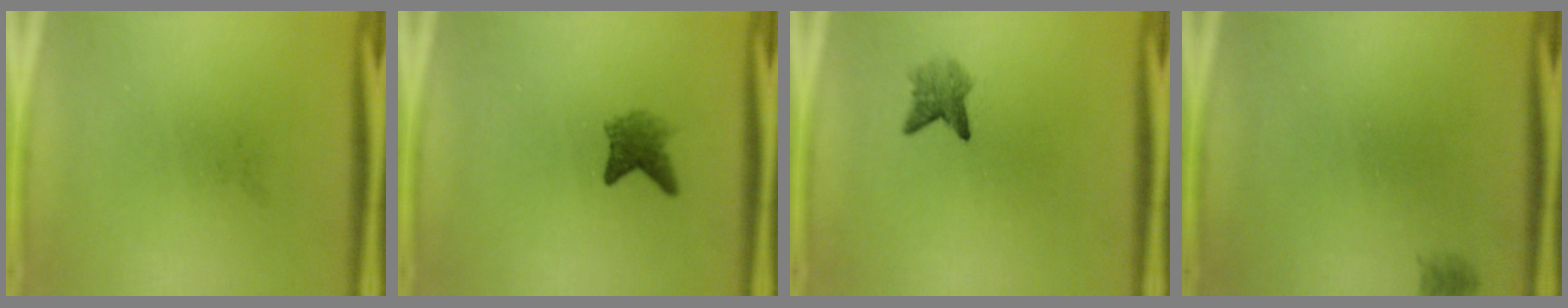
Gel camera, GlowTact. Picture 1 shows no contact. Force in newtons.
{"total": 2.7}
{"total": 2.6}
{"total": 1.1}